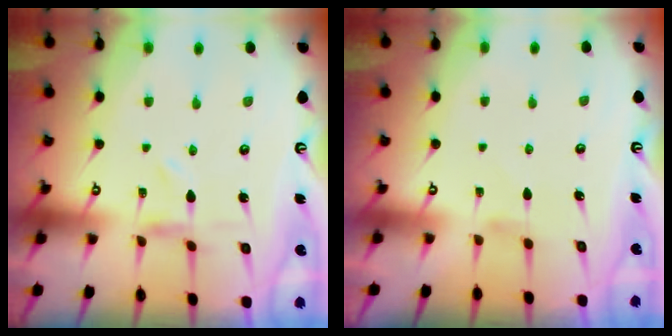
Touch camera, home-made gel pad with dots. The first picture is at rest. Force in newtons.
{"total": 0.9, "press": 0.9, "slide": 0.3}